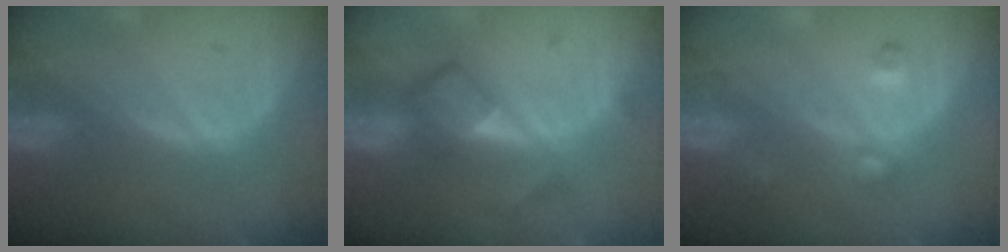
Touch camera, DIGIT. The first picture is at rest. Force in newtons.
{"total": 5.0, "press": 5.0, "slide": 0.5}
{"total": 3.5, "press": 3.3, "slide": 1.3}